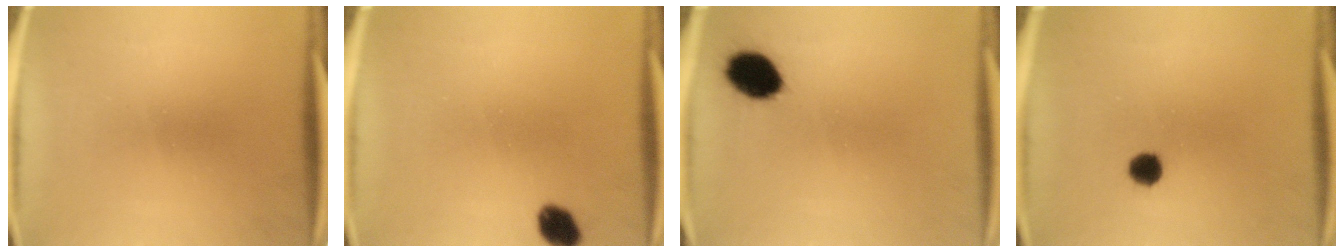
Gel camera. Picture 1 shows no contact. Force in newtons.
{"total": 4.3}
{"total": 8.3}
{"total": 2.8}